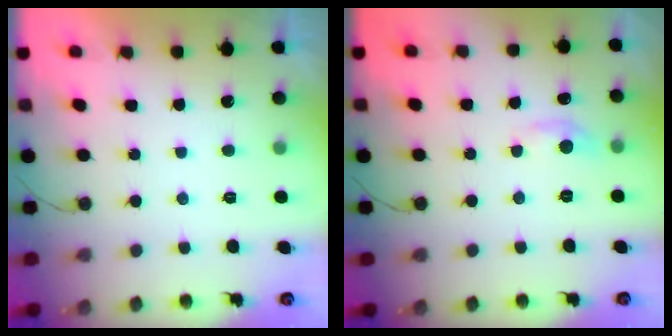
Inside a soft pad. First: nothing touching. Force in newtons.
{"total": 5.0, "press": 4.9, "slide": 0.8}